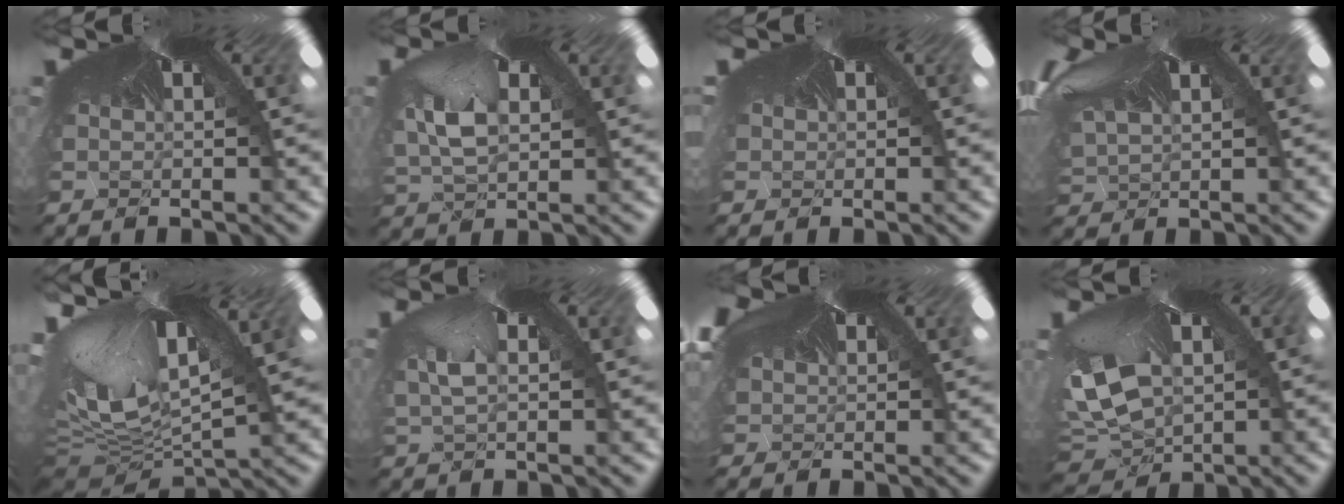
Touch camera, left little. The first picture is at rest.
{"total": 3.1, "force": [-1.4, 2.5, 1.2], "torque": [-0.052, -0.020, 0.016]}
{"total": 2.0, "force": [-0.1, 1.0, 1.8], "torque": [-0.038, 0.002, 0.003]}
{"total": 1.5, "force": [0.3, 0.5, -1.4], "torque": [-0.009, -0.012, 0.027]}
{"total": 4.8, "force": [-4.2, 1.3, 2.0], "torque": [-0.077, -0.087, -0.032]}
{"total": 2.2, "force": [-1.1, 1.5, 1.1], "torque": [-0.045, -0.015, 0.018]}
{"total": 3.0, "force": [1.2, 1.4, 2.3], "torque": [-0.054, 0.005, 0.026]}
{"total": 4.4, "force": [-3.5, 2.5, -0.8], "torque": [-0.050, -0.067, -0.014]}